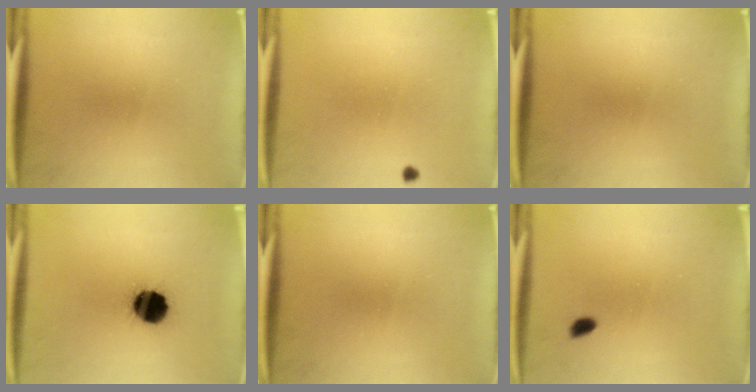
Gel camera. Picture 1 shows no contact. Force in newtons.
{"total": 0.7}
{"total": 0.0}
{"total": 12.5}
{"total": 0.0}
{"total": 1.4}